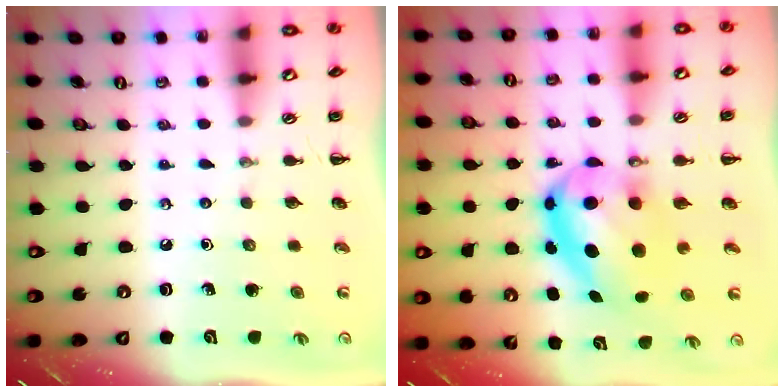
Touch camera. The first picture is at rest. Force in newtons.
{"total": 10.0, "press": 9.8, "slide": 2.2}